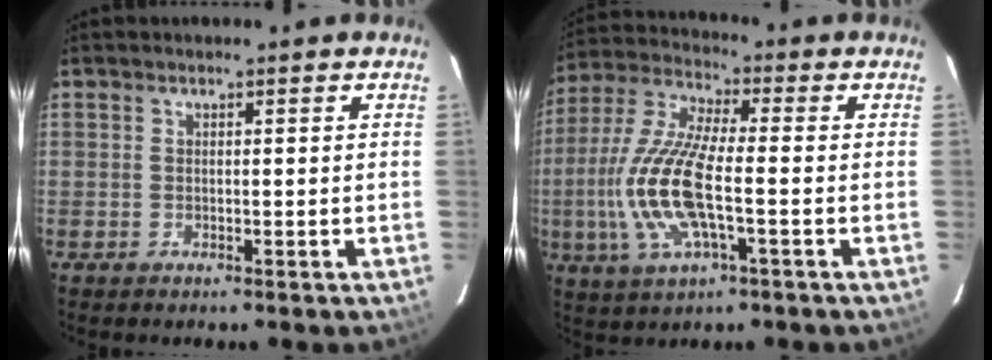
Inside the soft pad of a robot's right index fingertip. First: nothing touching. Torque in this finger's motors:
{"motor_torque": [2.14, 0.00, 0.97, 0.21]}